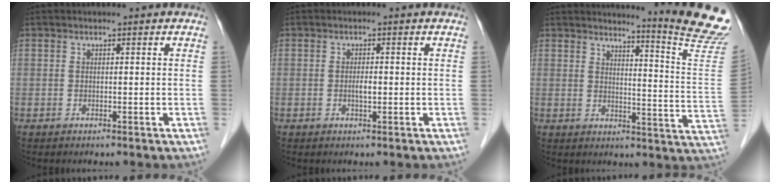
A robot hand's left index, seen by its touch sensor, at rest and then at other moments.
{"total": 1.3, "force": [-0.2, 0.4, 1.2], "torque": [-0.022, -0.001, -0.005]}
{"total": 15.0, "force": [14.2, -2.6, 4.2], "torque": [-0.057, -0.135, 0.147]}